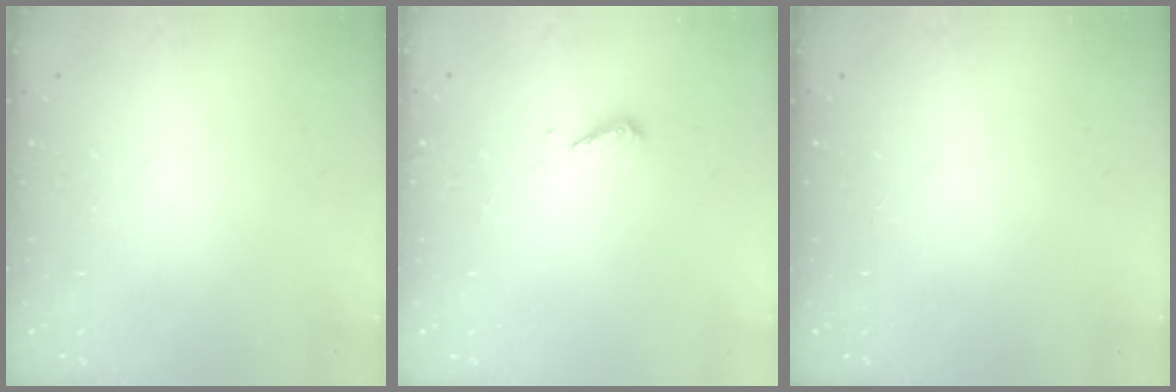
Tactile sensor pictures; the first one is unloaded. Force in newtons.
{"total": 4.0, "press": 3.9, "slide": 0.3}
{"total": 0.0}